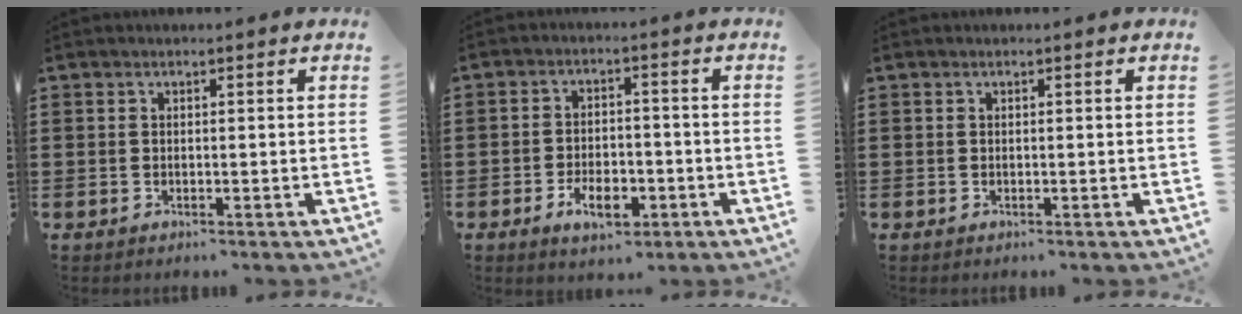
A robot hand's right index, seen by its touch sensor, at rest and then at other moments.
{"total": 5.9, "force": [-2.9, 2.8, 4.3], "torque": [-0.084, 0.003, -0.052]}
{"total": 0.0}